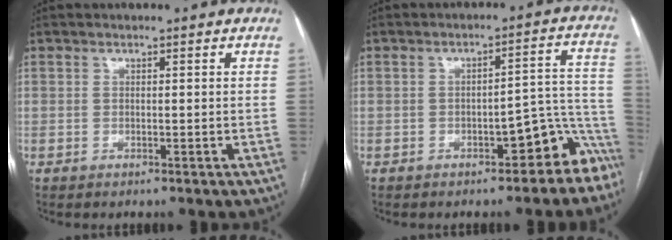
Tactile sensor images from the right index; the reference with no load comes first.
{"total": 7.9, "force": [-5.4, 2.8, 5.0], "torque": [-0.027, 0.048, -0.070]}